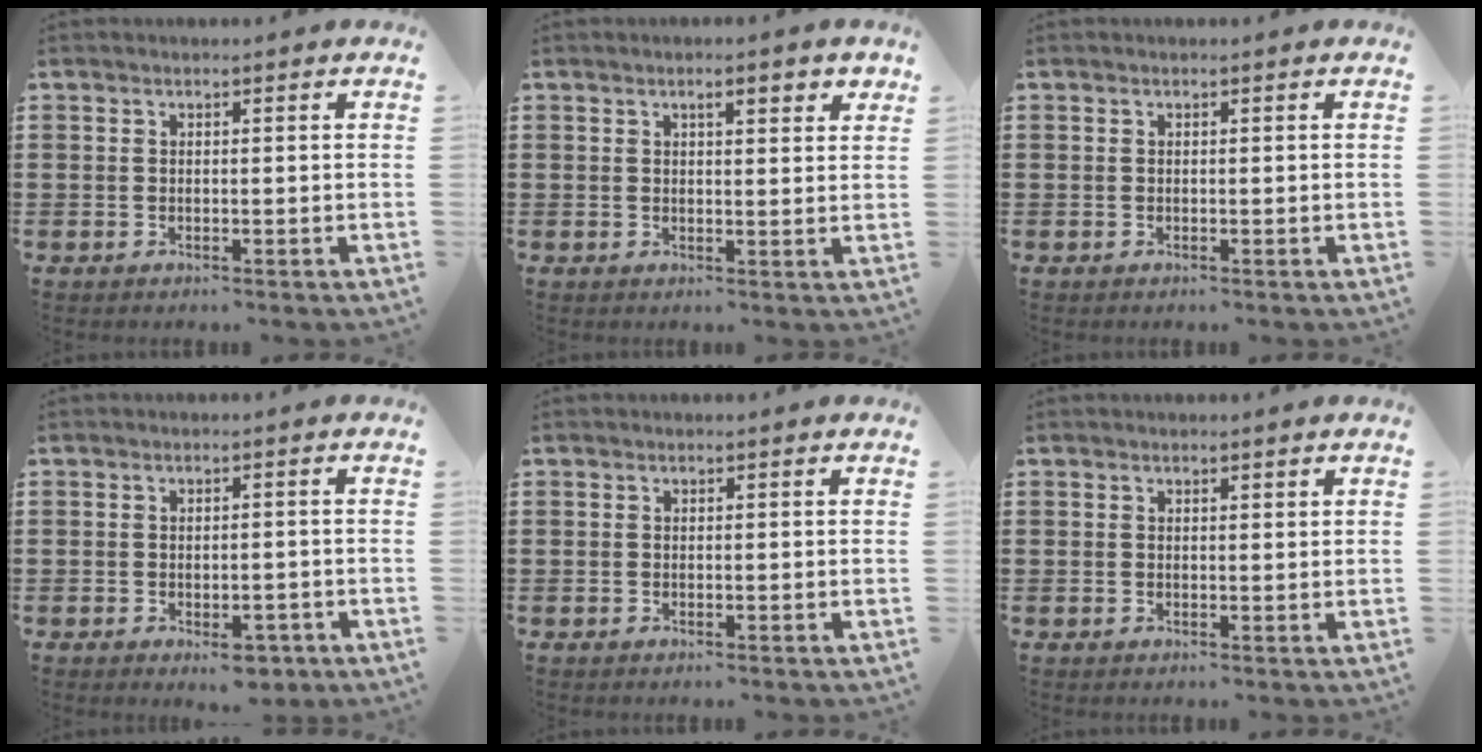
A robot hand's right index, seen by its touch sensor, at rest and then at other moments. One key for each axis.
{"total": 2.8, "fx": 1.5, "fy": 0.7, "fz": 2.2, "tx": -0.030, "ty": 0.000, "tz": 0.019}
{"total": 0.0}
{"total": 3.3, "fx": -2.2, "fy": 1.5, "fz": 1.9, "tx": -0.030, "ty": 0.009, "tz": -0.039}
{"total": 0.0}
{"total": 0.5, "fx": 0.4, "fy": 0.3, "fz": 0.3, "tx": -0.006, "ty": 0.002, "tz": 0.007}